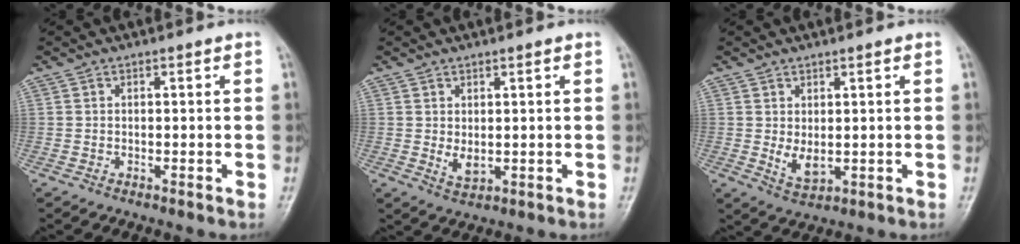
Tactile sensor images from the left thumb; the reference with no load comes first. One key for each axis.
{"total": 3.4, "fx": 0.7, "fy": 1.8, "fz": 2.8, "tx": -0.043, "ty": -0.012, "tz": 0.018}
{"total": 4.5, "fx": 0.7, "fy": 2.3, "fz": 3.8, "tx": -0.058, "ty": -0.012, "tz": 0.022}